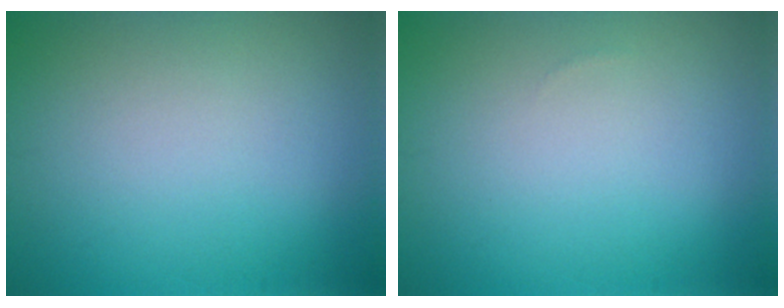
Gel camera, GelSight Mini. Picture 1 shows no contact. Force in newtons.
{"total": 0.0}